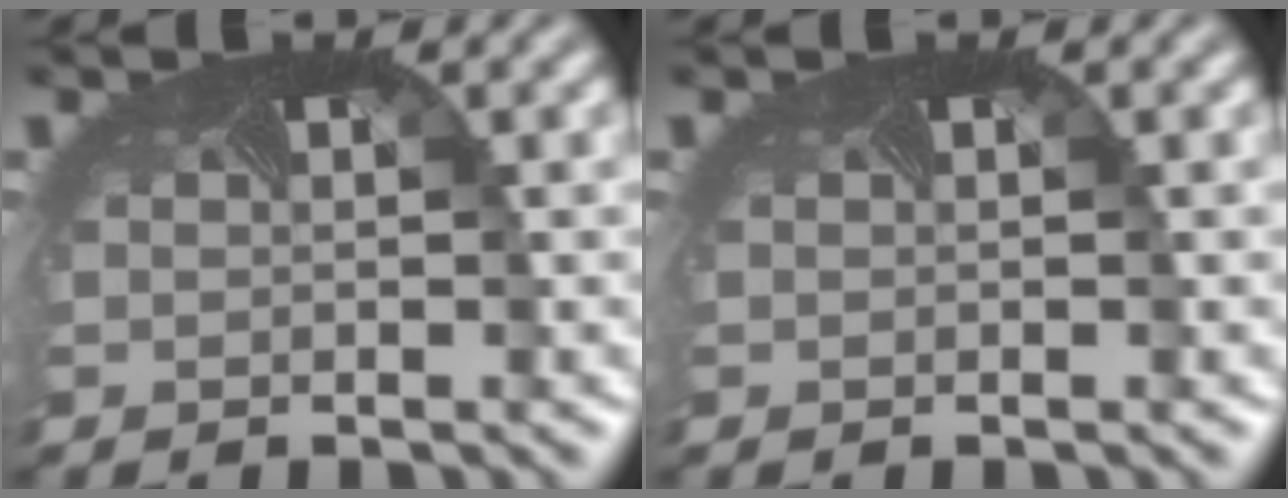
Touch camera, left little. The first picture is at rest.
{"total": 0.0}